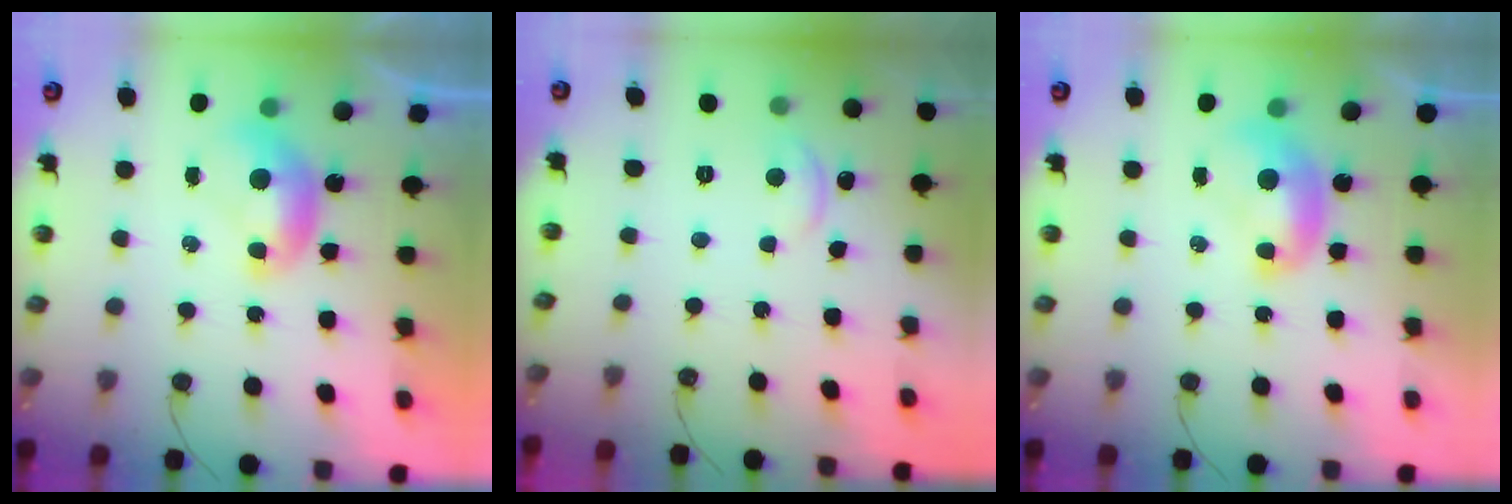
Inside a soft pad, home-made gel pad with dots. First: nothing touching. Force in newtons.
{"total": 1.9, "press": 1.9, "slide": 0.4}
{"total": 1.6, "press": 1.6, "slide": 0.3}